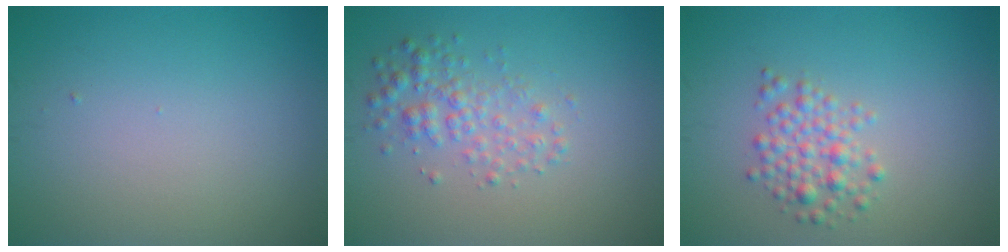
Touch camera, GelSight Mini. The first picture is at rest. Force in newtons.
{"total": 2.6, "press": 2.6, "slide": 0.0}
{"total": 2.6, "press": 2.6, "slide": 0.2}